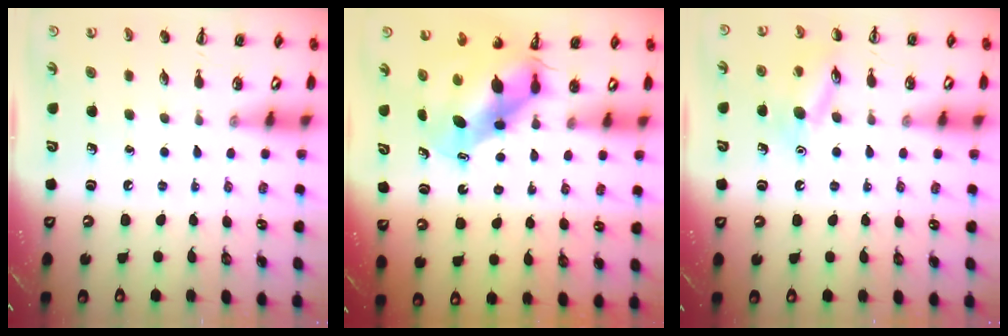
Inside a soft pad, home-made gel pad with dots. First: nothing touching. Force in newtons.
{"total": 6.4, "press": 6.2, "slide": 1.6}
{"total": 11.6, "press": 11.5, "slide": 1.7}